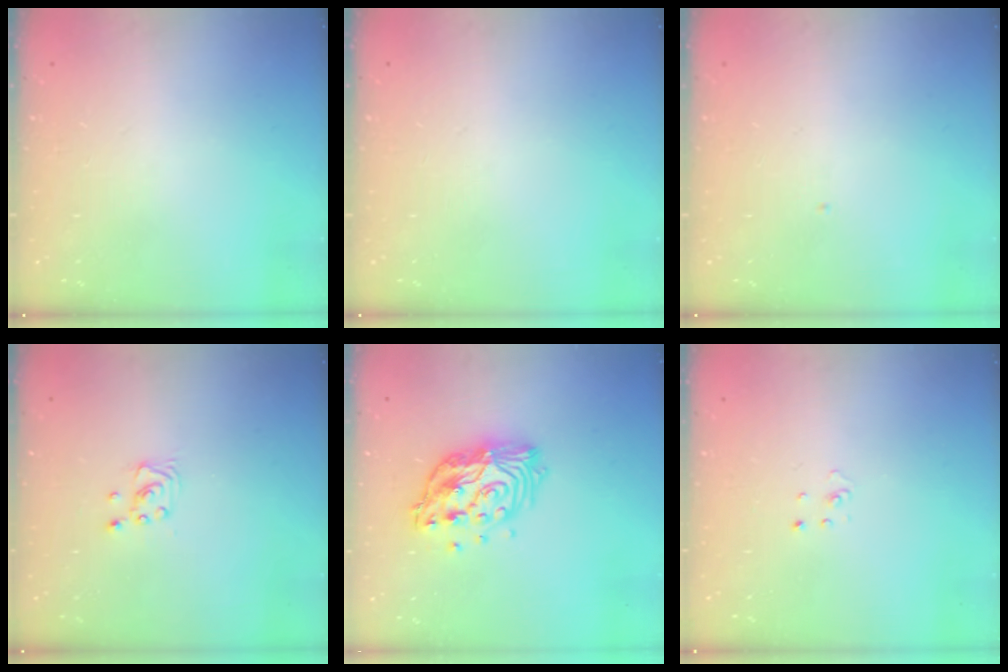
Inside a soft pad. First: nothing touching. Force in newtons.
{"total": 0.0}
{"total": 0.0}
{"total": 2.2, "press": 2.2, "slide": 0.2}
{"total": 16.8, "press": 16.7, "slide": 1.5}
{"total": 1.5, "press": 1.5, "slide": 0.1}